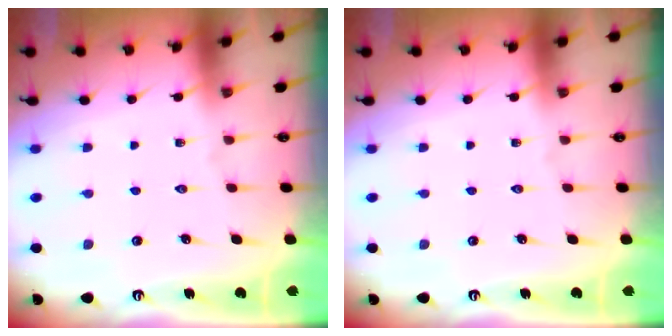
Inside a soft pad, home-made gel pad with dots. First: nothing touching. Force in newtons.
{"total": 0.0}